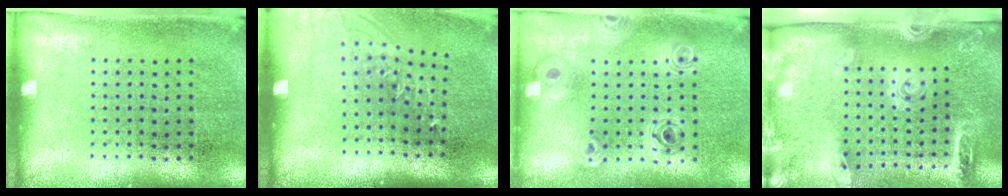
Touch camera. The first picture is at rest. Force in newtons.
{"total": 1.2, "press": 1.0, "slide": 0.7}
{"total": 0.7, "press": 0.7, "slide": 0.2}
{"total": 2.6, "press": 1.9, "slide": 1.8}